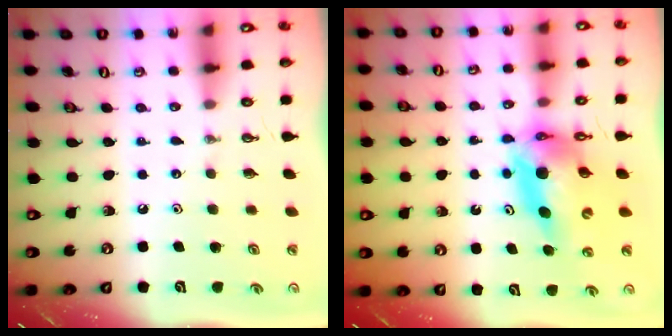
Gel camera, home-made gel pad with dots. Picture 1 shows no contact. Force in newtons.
{"total": 12.8, "press": 12.7, "slide": 1.2}